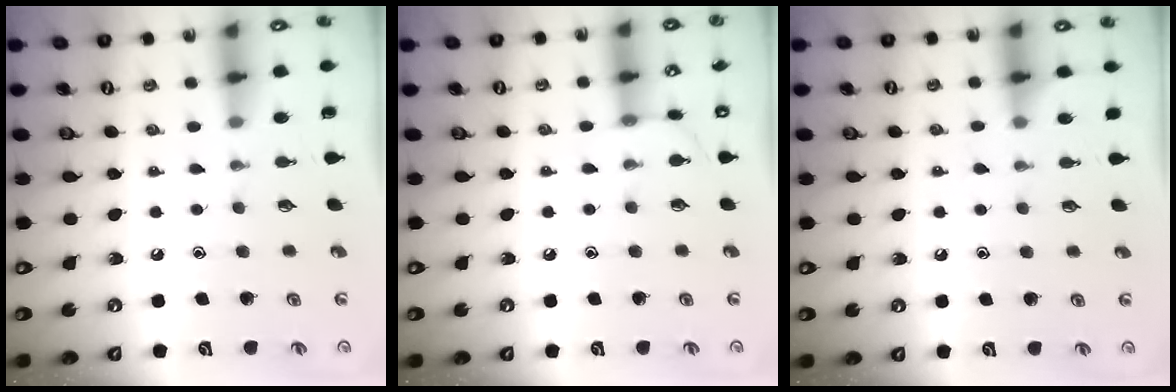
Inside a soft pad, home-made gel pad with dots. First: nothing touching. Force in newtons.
{"total": 4.3, "press": 4.3, "slide": 0.2}
{"total": 6.1, "press": 6.0, "slide": 0.9}